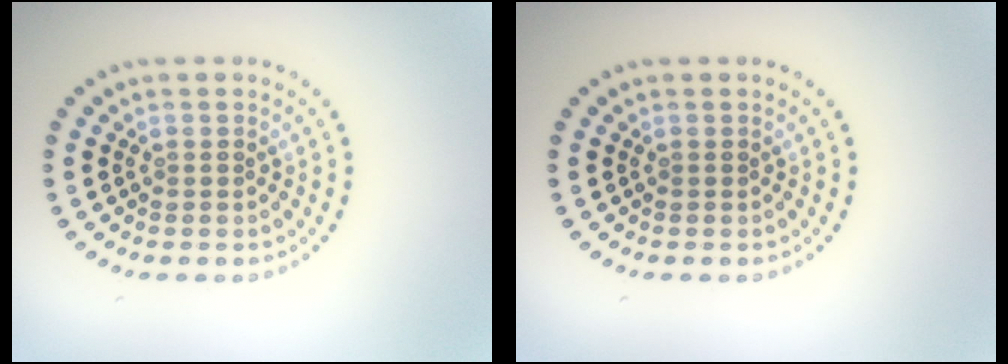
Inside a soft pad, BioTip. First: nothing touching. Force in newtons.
{"total": 0.0}